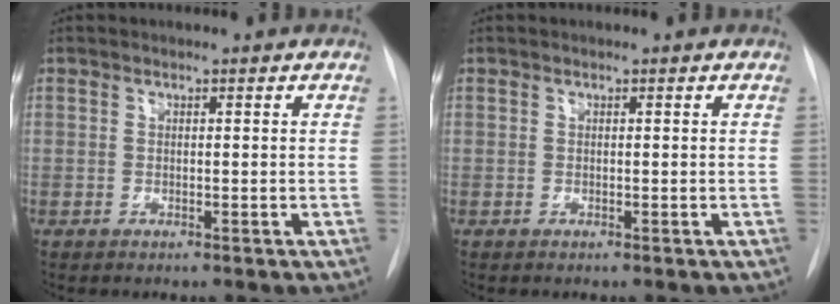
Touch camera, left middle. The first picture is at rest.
{"total": 0.0}